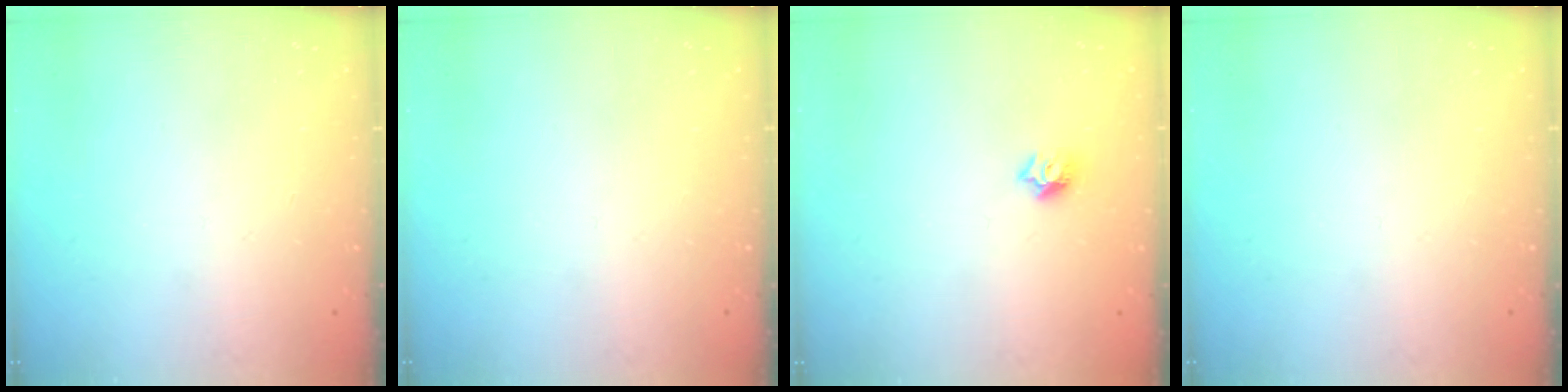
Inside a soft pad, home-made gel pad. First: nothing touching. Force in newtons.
{"total": 0.0}
{"total": 6.9, "press": 6.8, "slide": 0.9}
{"total": 0.0}